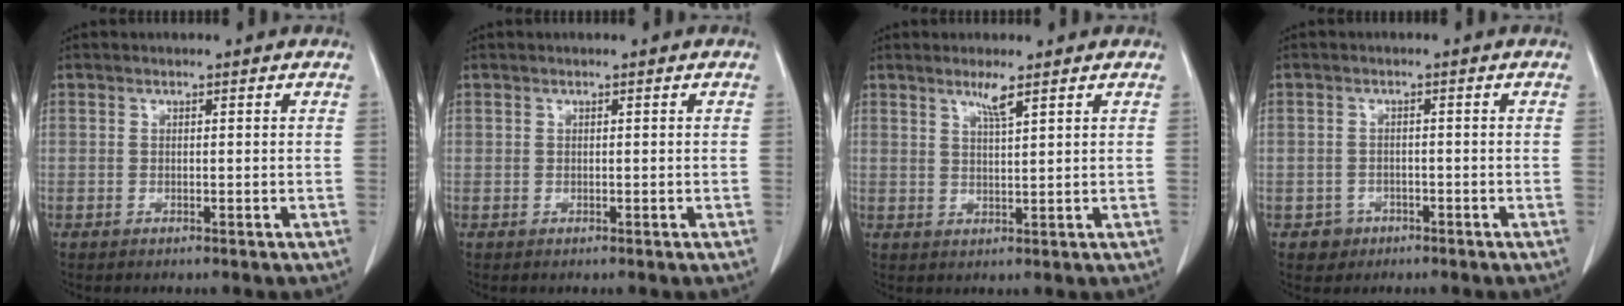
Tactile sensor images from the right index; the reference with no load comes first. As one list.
[{"total": 0.0}, {"total": 2.7, "force": [1.8, -0.2, 2.0], "torque": [-0.040, -0.003, 0.037]}, {"total": 2.6, "force": [-1.3, 2.3, 0.0], "torque": [0.005, 0.013, -0.019]}]